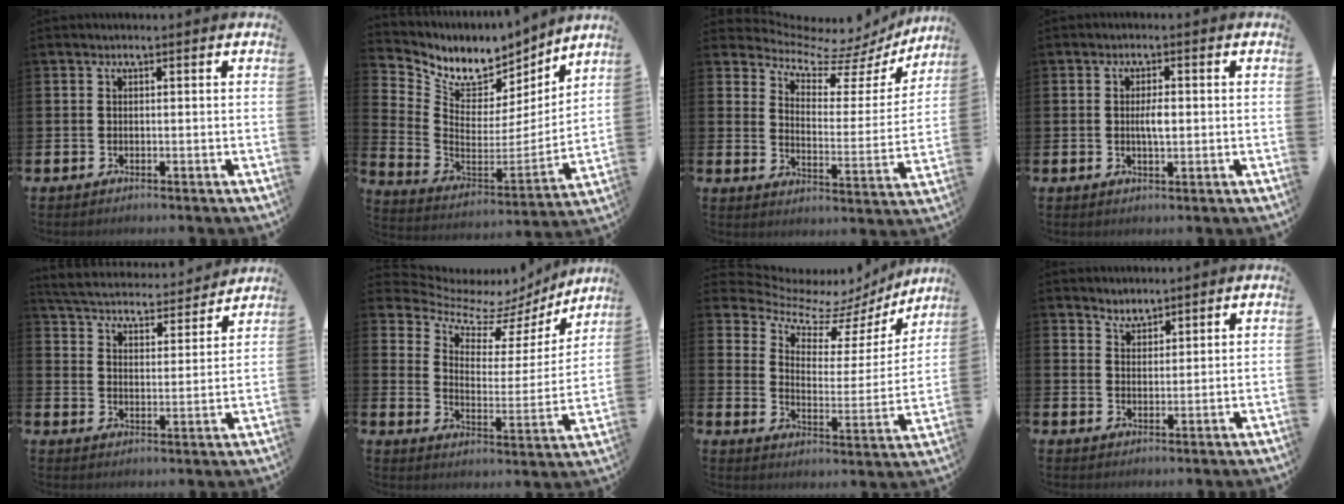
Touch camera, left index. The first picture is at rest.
{"total": 8.3, "force": [6.9, 4.2, 1.8], "torque": [-0.076, -0.050, 0.123]}
{"total": 7.0, "force": [6.3, 2.5, 1.6], "torque": [-0.048, -0.059, 0.103]}
{"total": 2.6, "force": [0.1, 0.9, 2.4], "torque": [-0.032, -0.003, -0.004]}
{"total": 4.9, "force": [4.8, 0.9, 0.7], "torque": [-0.039, -0.044, 0.079]}
{"total": 7.7, "force": [6.4, 3.6, 2.1], "torque": [-0.068, -0.055, 0.108]}
{"total": 7.8, "force": [6.5, 3.6, 2.2], "torque": [-0.070, -0.054, 0.111]}
{"total": 3.0, "force": [2.9, 0.7, -0.4], "torque": [-0.002, -0.010, 0.055]}